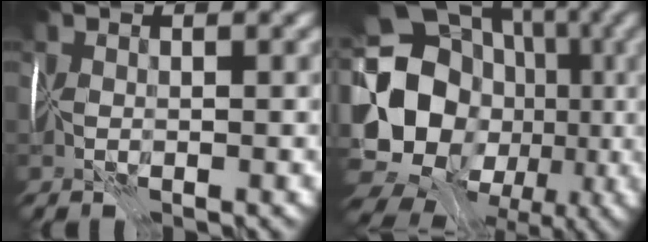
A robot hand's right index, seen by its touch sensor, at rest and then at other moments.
{"total": 19.6, "force": [-4.3, 16.5, 9.7], "torque": [-0.146, 0.000, -0.100]}